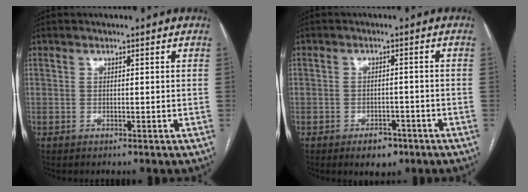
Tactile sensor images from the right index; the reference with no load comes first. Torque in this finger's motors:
{"motor_torque": [-0.08, -0.02, -0.16, -0.09]}